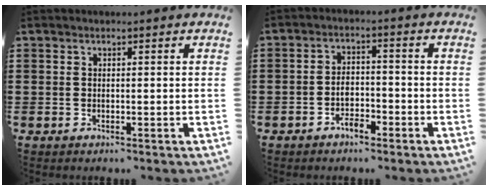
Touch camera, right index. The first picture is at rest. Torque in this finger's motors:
{"motor_torque": [0.40, -0.39, 0.24, 0.06]}